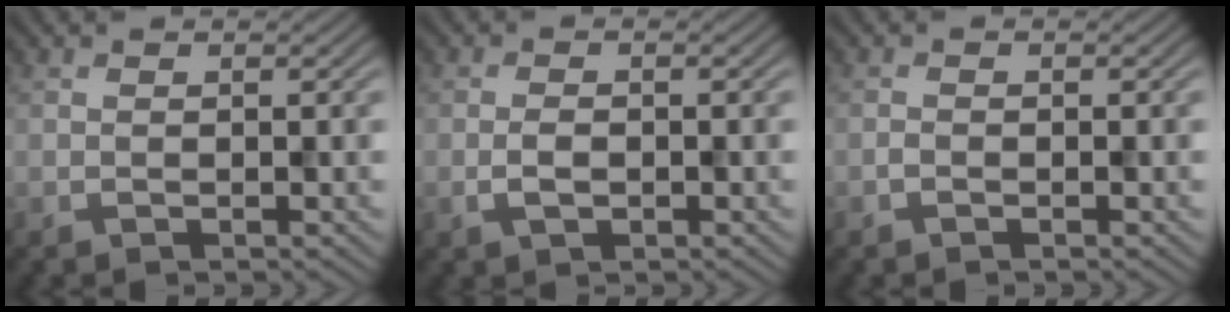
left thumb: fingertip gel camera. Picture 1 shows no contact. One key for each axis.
{"total": 2.2, "fx": -0.7, "fy": 1.2, "fz": 1.7, "tx": -0.034, "ty": 0.001, "tz": -0.014}
{"total": 0.7, "fx": -0.5, "fy": 0.3, "fz": 0.3, "tx": -0.006, "ty": 0.002, "tz": -0.009}